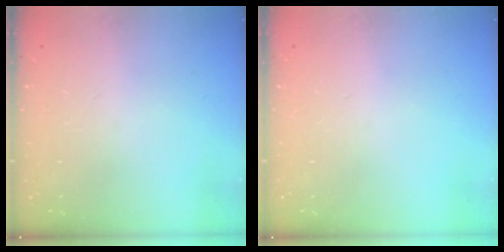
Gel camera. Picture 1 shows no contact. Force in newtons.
{"total": 0.0}